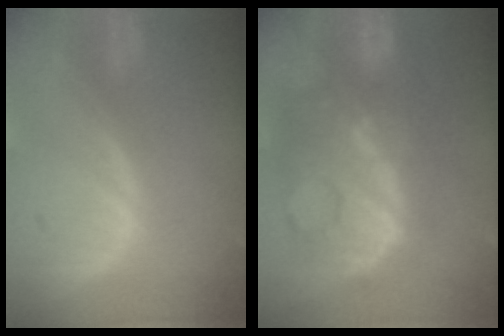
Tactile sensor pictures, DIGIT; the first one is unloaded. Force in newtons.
{"total": 12.4, "press": 12.3, "slide": 1.2}